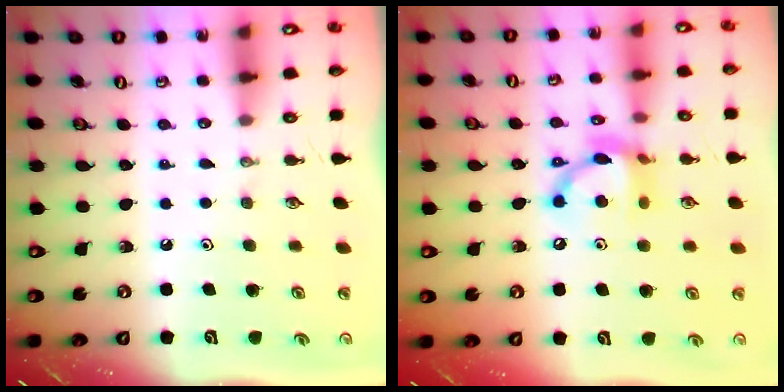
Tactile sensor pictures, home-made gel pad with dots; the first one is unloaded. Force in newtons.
{"total": 12.0, "press": 12.0, "slide": 0.6}